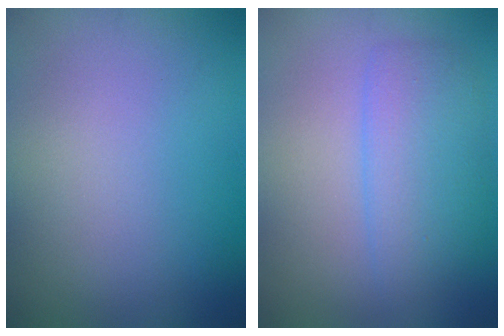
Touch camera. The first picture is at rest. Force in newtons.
{"total": 3.5, "press": 3.5, "slide": 0.1}